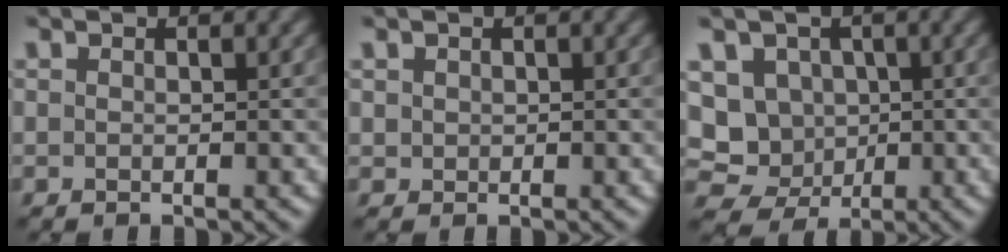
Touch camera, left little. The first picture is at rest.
{"total": 0.6, "force": [0.2, 0.5, 0.1], "torque": [0.001, 0.000, 0.007]}
{"total": 8.0, "force": [-0.5, 7.4, 2.9], "torque": [-0.043, 0.021, -0.035]}